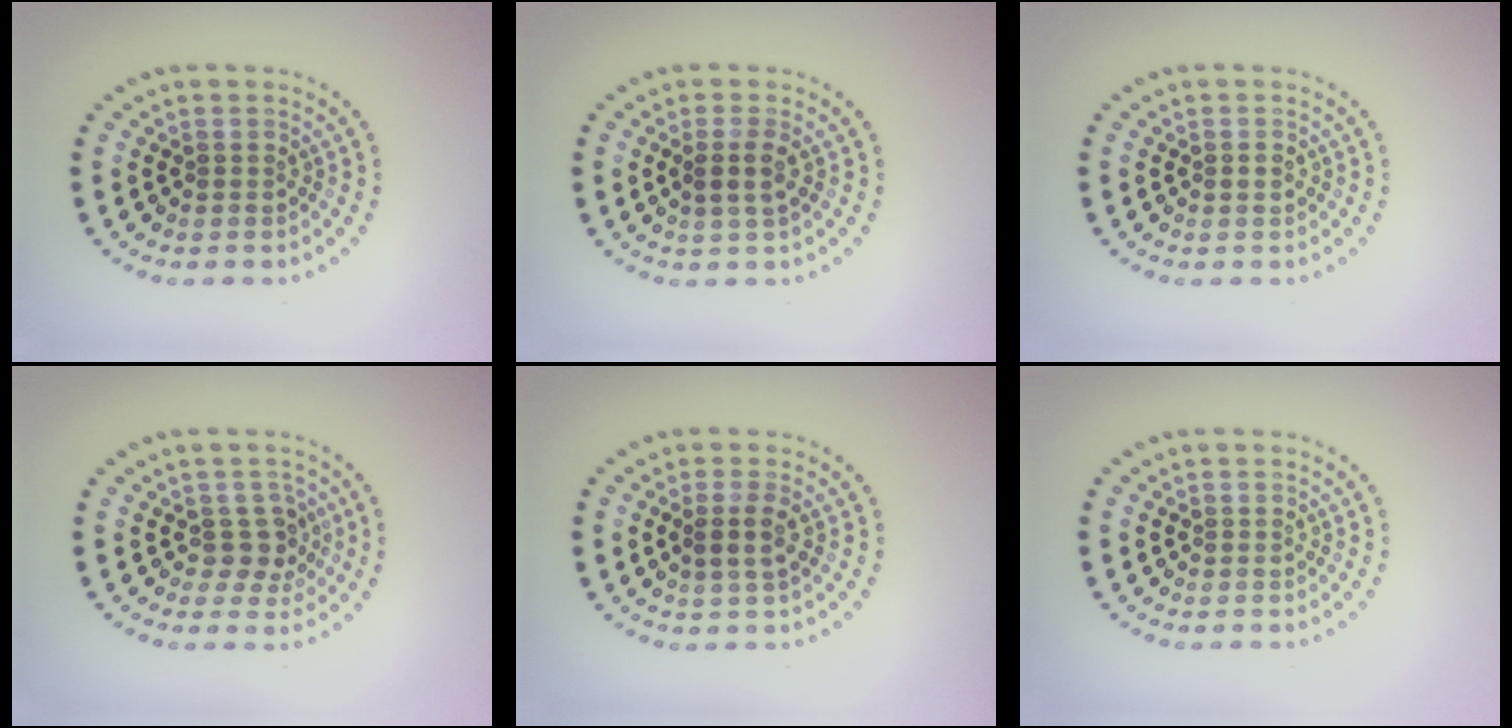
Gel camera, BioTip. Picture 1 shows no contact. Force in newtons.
{"total": 1.8, "press": 1.4, "slide": 1.1}
{"total": 0.9, "press": 0.8, "slide": 0.2}
{"total": 2.5, "press": 2.0, "slide": 1.4}
{"total": 1.8, "press": 1.4, "slide": 1.1}
{"total": 0.0}